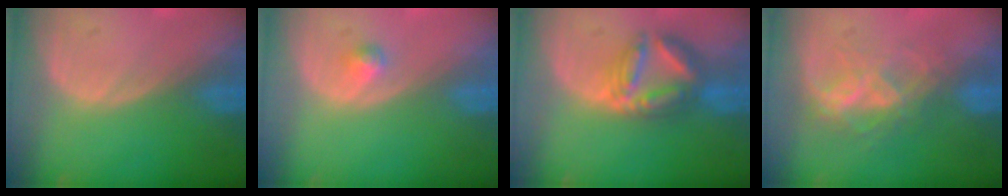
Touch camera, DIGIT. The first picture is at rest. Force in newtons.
{"total": 1.3, "press": 1.2, "slide": 0.1}
{"total": 6.9, "press": 6.8, "slide": 0.4}
{"total": 7.1, "press": 6.0, "slide": 3.7}